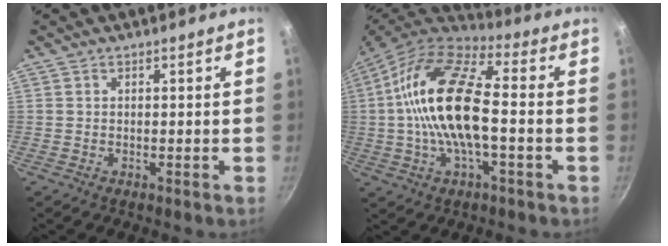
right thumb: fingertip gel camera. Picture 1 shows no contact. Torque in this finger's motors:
{"motor_torque": [2.43, 2.40, 2.59, -0.19, 0.93]}